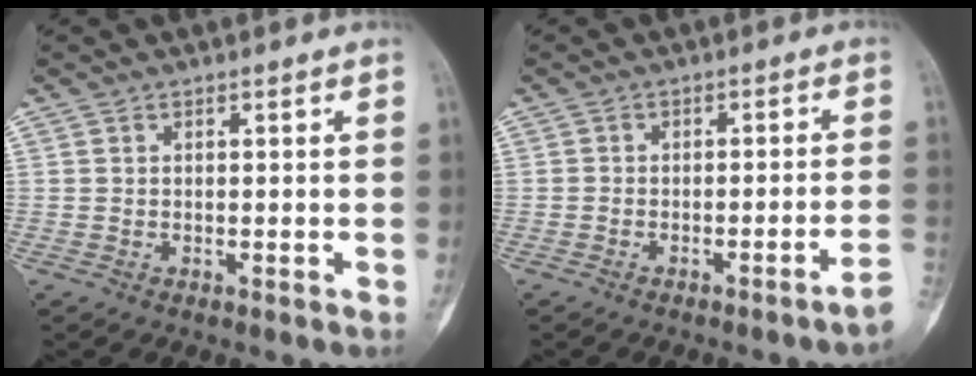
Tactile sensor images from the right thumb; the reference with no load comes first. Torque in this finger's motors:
{"motor_torque": [0.46, -0.03, -0.09, -0.10, -0.01]}